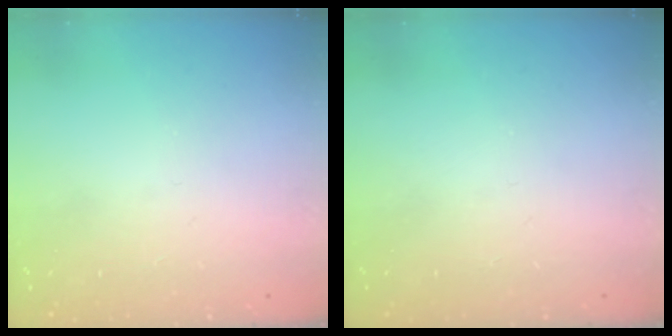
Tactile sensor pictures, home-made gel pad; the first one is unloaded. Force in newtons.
{"total": 0.0}